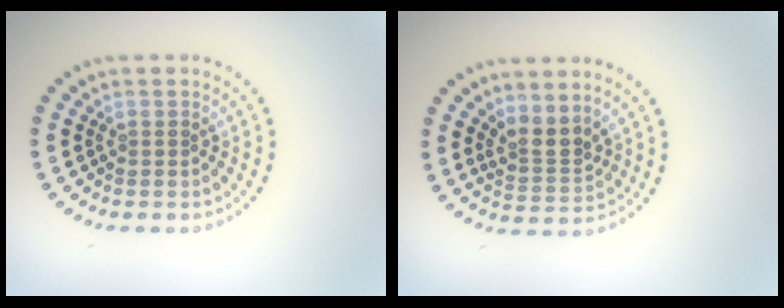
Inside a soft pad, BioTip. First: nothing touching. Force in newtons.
{"total": 2.6, "press": 1.9, "slide": 1.8}